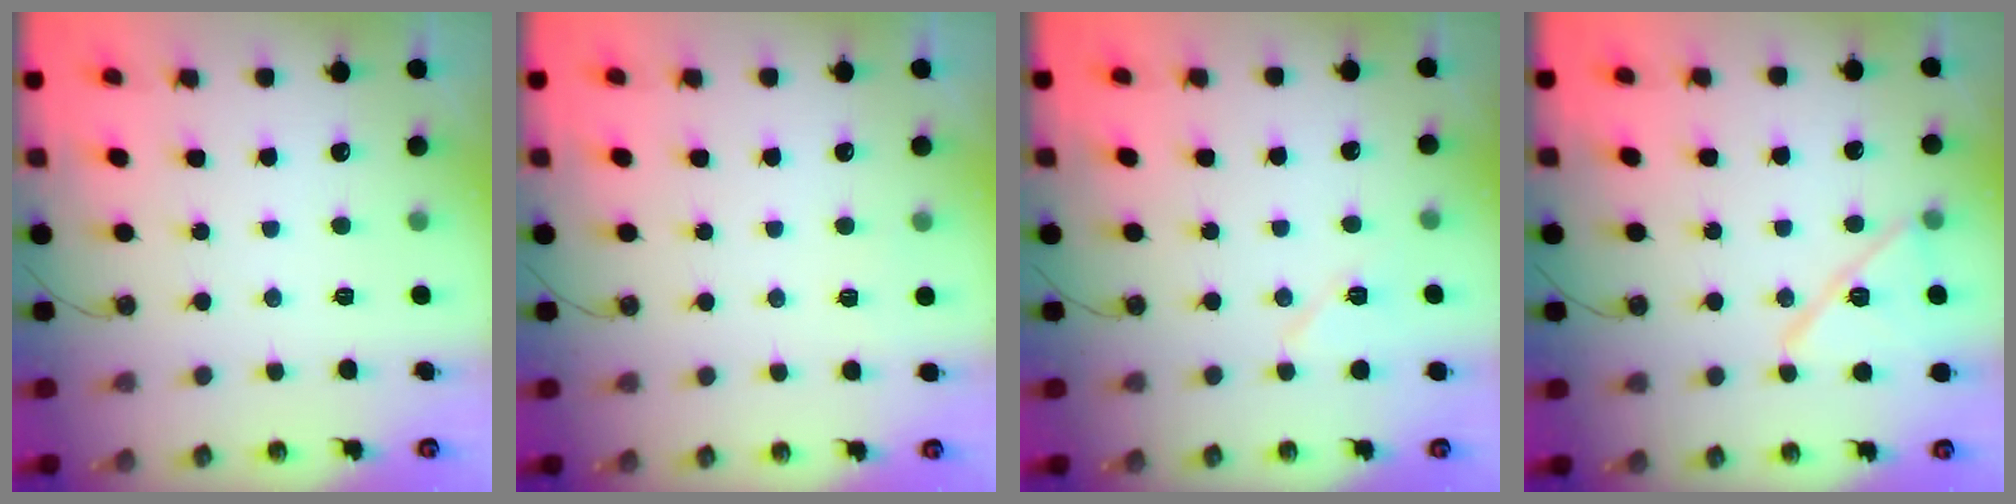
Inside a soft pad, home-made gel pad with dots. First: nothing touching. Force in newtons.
{"total": 2.8, "press": 1.8, "slide": 2.2}
{"total": 8.4, "press": 5.4, "slide": 6.5}
{"total": 12.7, "press": 12.6, "slide": 1.3}